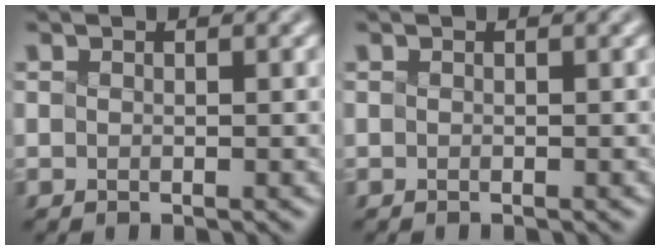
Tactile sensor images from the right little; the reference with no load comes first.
{"total": 0.0}